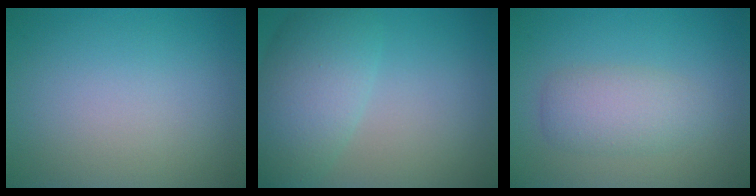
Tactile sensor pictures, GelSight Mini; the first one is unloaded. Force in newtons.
{"total": 6.2, "press": 6.2, "slide": 0.3}
{"total": 3.2, "press": 3.2, "slide": 0.2}